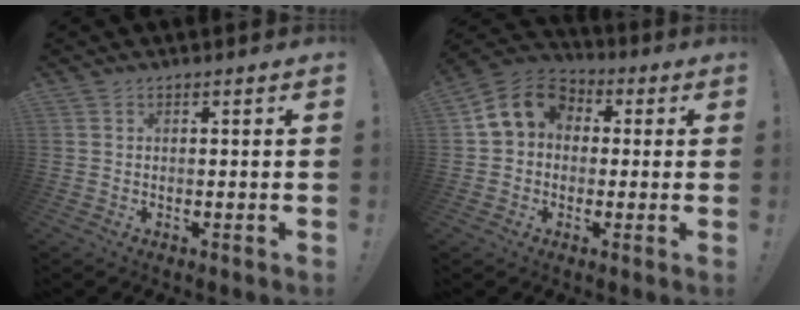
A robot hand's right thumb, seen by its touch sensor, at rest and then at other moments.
{"total": 11.5, "force": [2.3, 9.4, 6.3], "torque": [-0.102, 0.008, 0.050]}